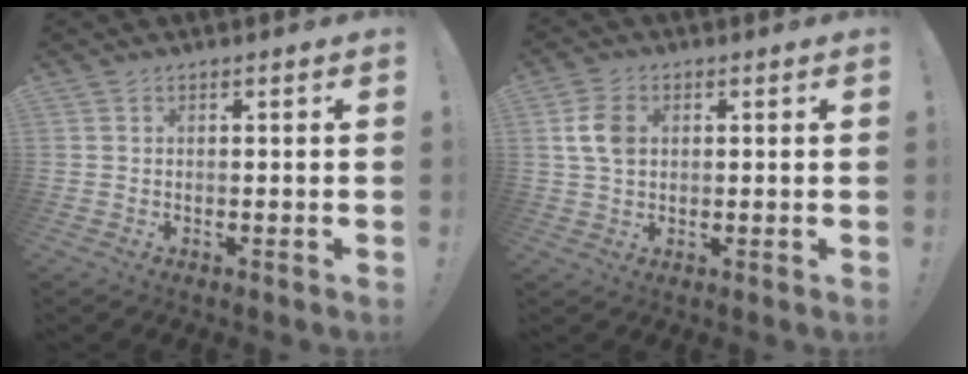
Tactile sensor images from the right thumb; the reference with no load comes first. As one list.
[{"total": 7.4, "force": [1.5, 5.2, 5.1], "torque": [-0.101, 0.002, 0.026]}]